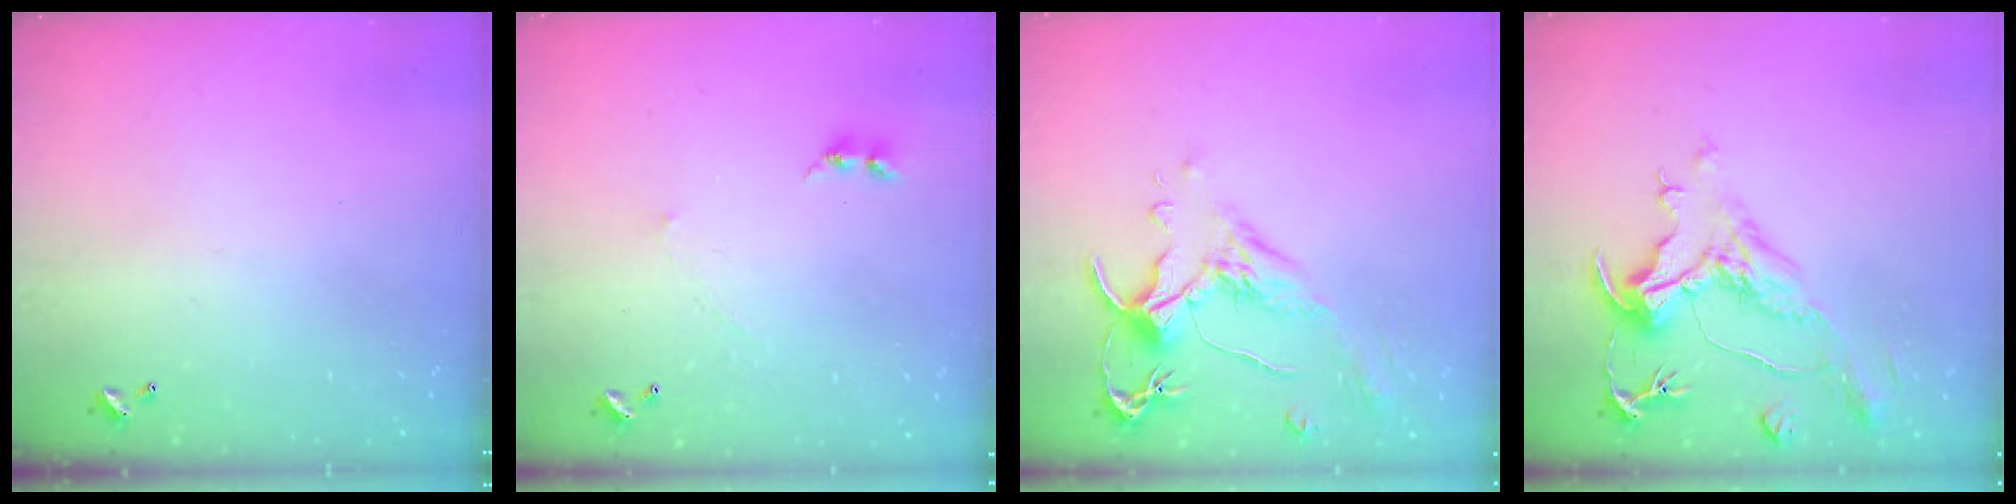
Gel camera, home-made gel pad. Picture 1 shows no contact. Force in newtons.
{"total": 1.7, "press": 1.6, "slide": 0.4}
{"total": 1.6, "press": 1.1, "slide": 1.1}
{"total": 1.6, "press": 0.0, "slide": 1.6}